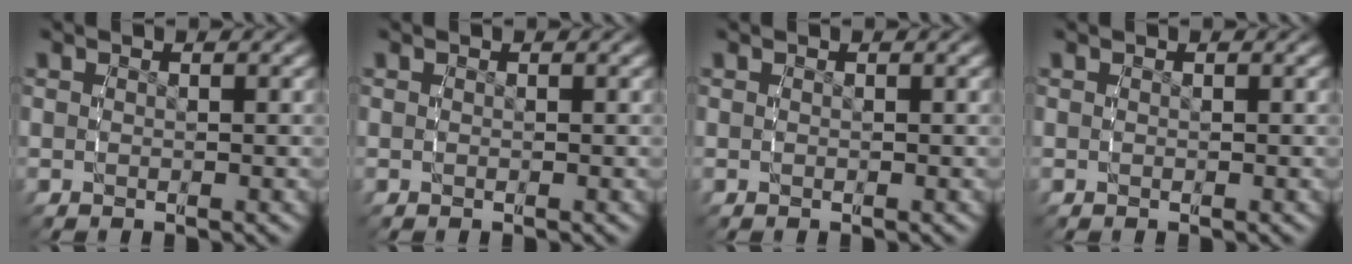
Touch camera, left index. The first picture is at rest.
{"total": 0.0}
{"total": 0.0}
{"total": 0.0}